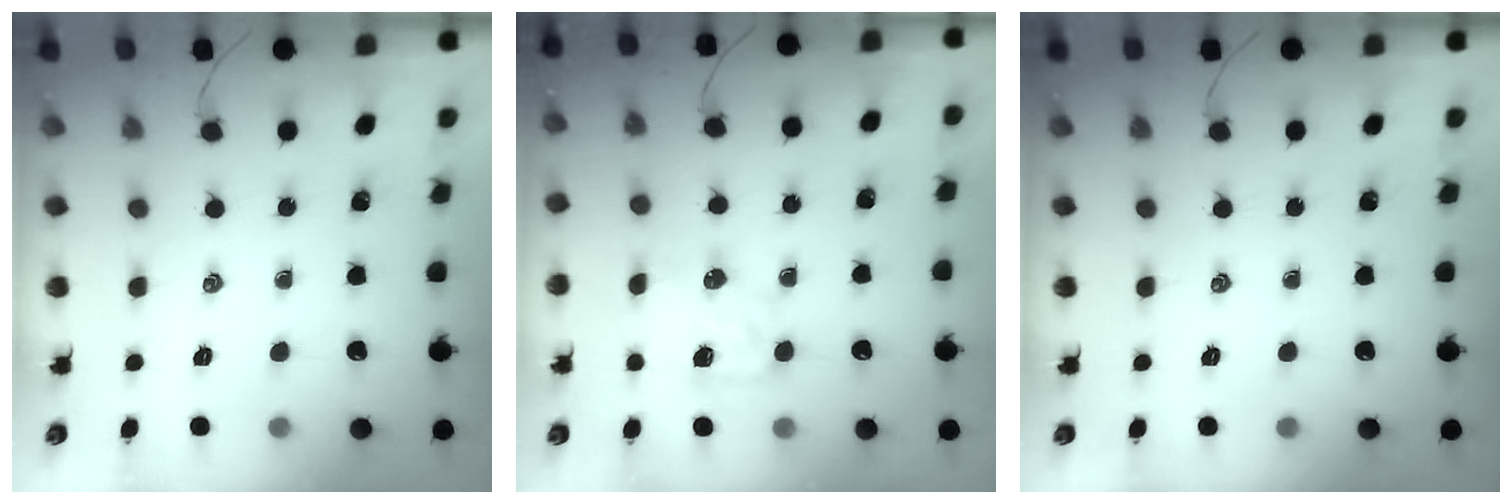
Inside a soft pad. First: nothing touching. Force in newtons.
{"total": 5.8, "press": 5.8, "slide": 0.5}
{"total": 0.0}